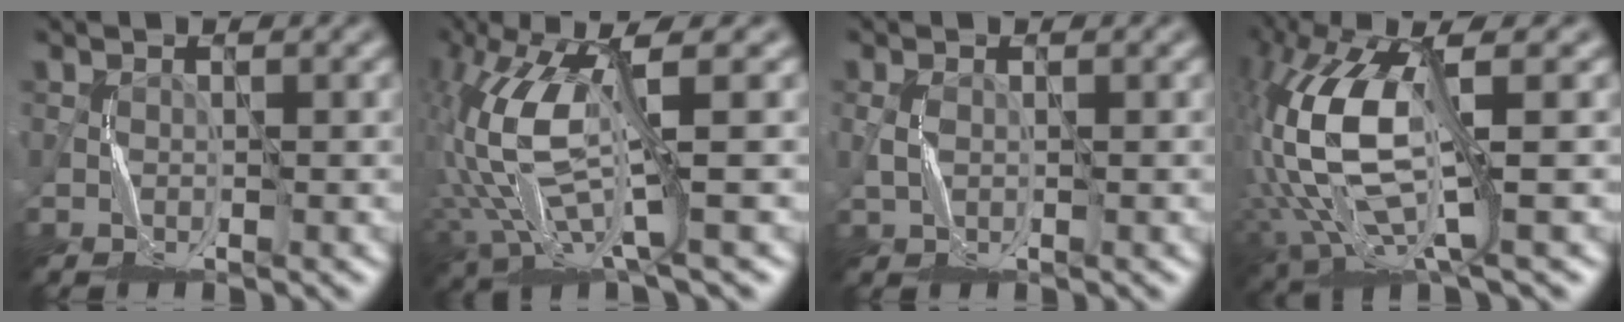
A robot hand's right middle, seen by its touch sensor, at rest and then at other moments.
{"total": 9.5, "force": [1.0, 2.9, 9.0], "torque": [-0.213, -0.002, 0.026]}
{"total": 0.8, "force": [-0.1, 0.5, 0.6], "torque": [-0.019, 0.000, 0.001]}
{"total": 11.5, "force": [0.5, 4.6, 10.6], "torque": [-0.247, -0.004, 0.014]}